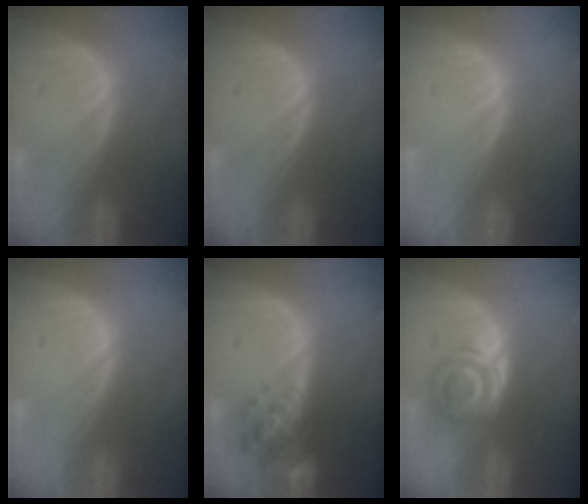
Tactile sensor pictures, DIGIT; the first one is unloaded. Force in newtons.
{"total": 0.0}
{"total": 0.0}
{"total": 0.0}
{"total": 6.1, "press": 5.7, "slide": 2.3}
{"total": 5.3, "press": 5.0, "slide": 1.7}